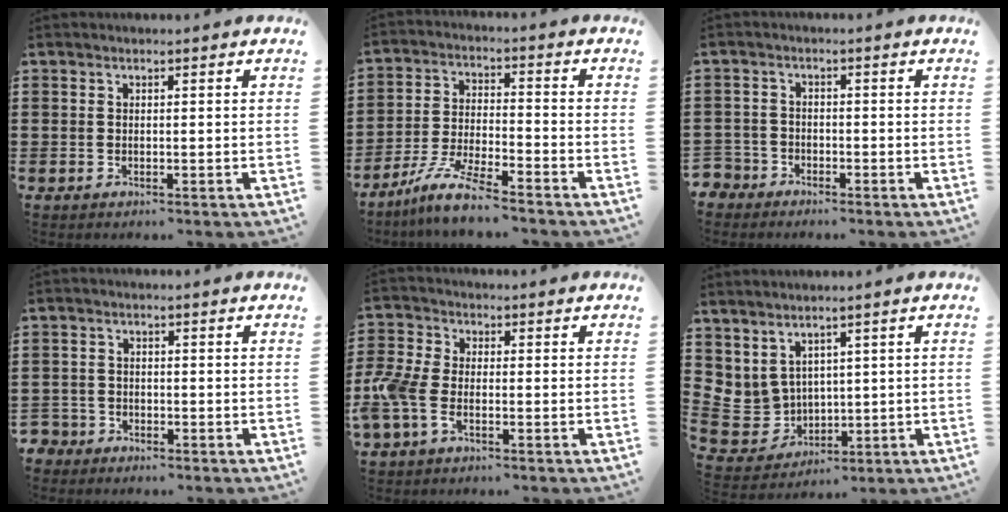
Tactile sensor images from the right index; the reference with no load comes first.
{"total": 7.6, "force": [-6.6, 0.3, 3.7], "torque": [-0.090, -0.007, -0.132]}
{"total": 2.5, "force": [-2.1, 1.4, 0.0], "torque": [-0.016, -0.001, -0.051]}
{"total": 2.1, "force": [-1.8, 1.1, 0.0], "torque": [-0.014, -0.003, -0.044]}
{"total": 5.2, "force": [-2.3, 2.6, 3.8], "torque": [-0.107, -0.005, -0.052]}
{"total": 4.7, "force": [2.3, 4.0, 1.0], "torque": [-0.070, -0.019, 0.041]}